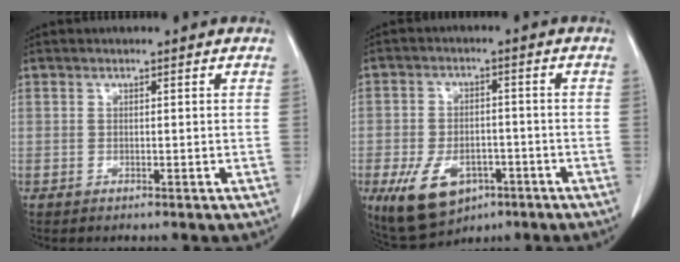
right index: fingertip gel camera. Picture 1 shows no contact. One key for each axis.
{"total": 10.2, "fx": -4.9, "fy": 6.4, "fz": 6.3, "tx": -0.117, "ty": -0.002, "tz": -0.068}